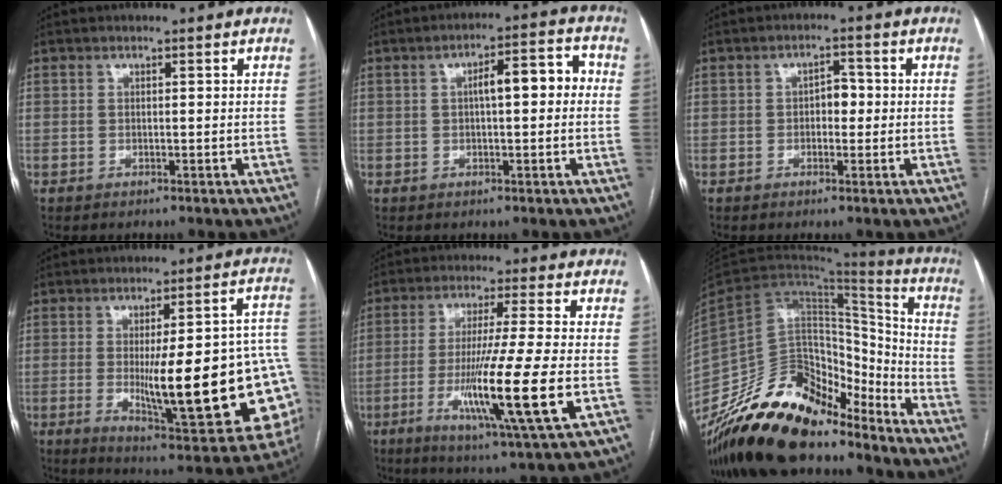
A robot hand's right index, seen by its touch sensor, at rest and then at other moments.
{"total": 6.8, "force": [0.6, 1.8, 6.5], "torque": [-0.095, 0.030, 0.009]}
{"total": 2.9, "force": [-0.2, 1.7, 2.3], "torque": [-0.030, 0.010, -0.004]}
{"total": 25.1, "force": [-3.5, 4.6, 24.4], "torque": [-0.252, -0.001, -0.032]}
{"total": 15.6, "force": [-3.8, -0.7, 15.1], "torque": [-0.280, -0.033, -0.071]}
{"total": 24.5, "force": [-19.6, 8.0, 12.3], "torque": [-0.231, -0.005, -0.348]}